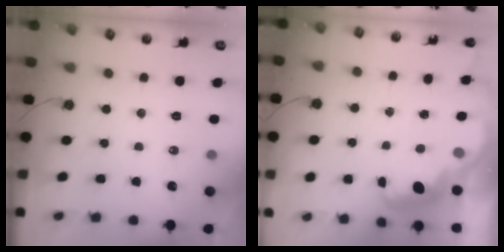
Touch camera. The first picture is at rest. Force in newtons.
{"total": 2.7, "press": 2.6, "slide": 0.4}